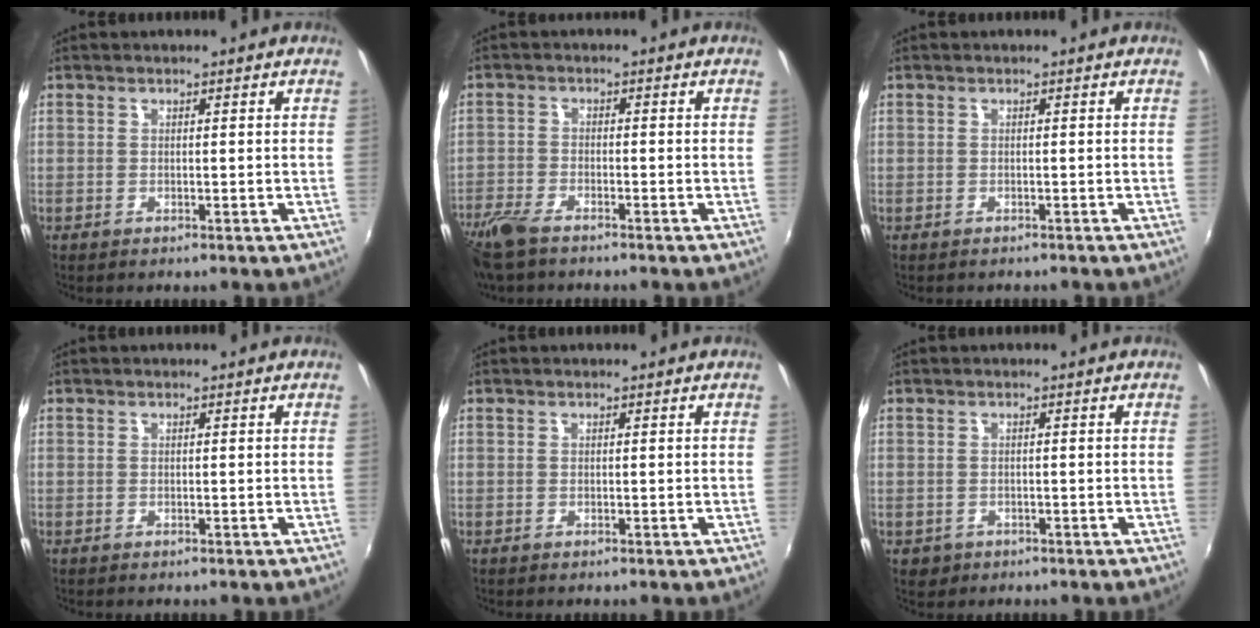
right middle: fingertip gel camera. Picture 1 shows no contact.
{"total": 7.6, "force": [-5.9, 2.4, 4.0], "torque": [-0.111, -0.024, -0.120]}
{"total": 0.8, "force": [-0.6, 0.5, 0.0], "torque": [-0.004, -0.001, -0.009]}
{"total": 0.0}
{"total": 0.0}
{"total": 2.4, "force": [-0.9, 2.1, 0.8], "torque": [-0.020, -0.004, -0.011]}